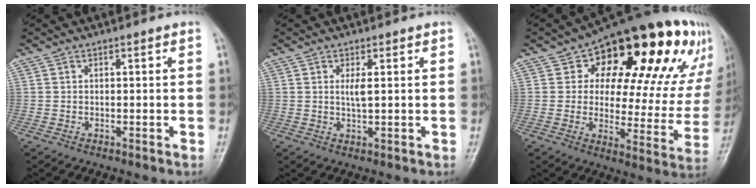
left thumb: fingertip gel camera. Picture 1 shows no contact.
{"total": 2.0, "force": [0.6, 0.5, 1.9], "torque": [-0.039, -0.005, 0.012]}
{"total": 26.7, "force": [13.0, 13.8, 18.8], "torque": [-0.203, -0.006, 0.177]}